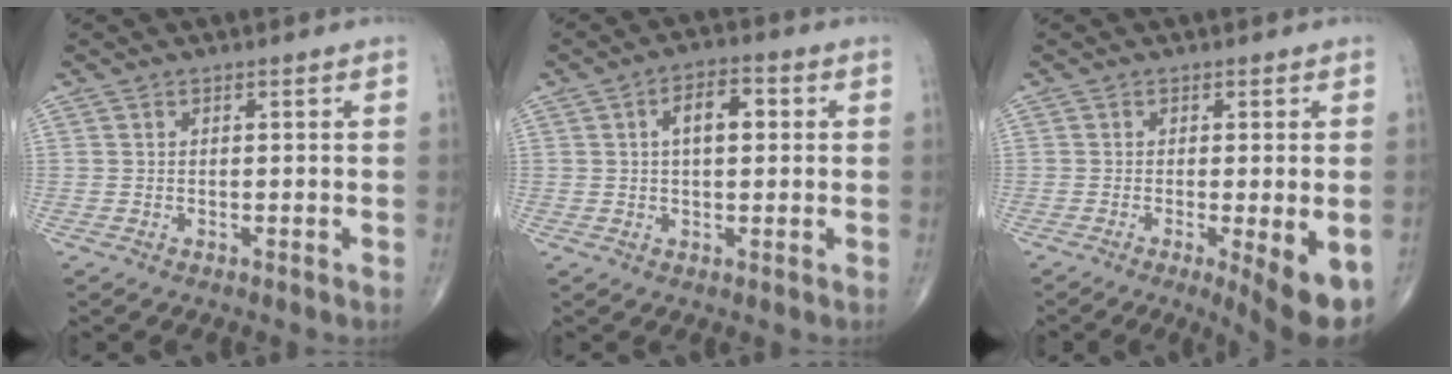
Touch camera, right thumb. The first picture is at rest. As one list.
[{"total": 6.4, "force": [1.2, 3.3, 5.4], "torque": [-0.077, 0.012, 0.016]}, {"total": 9.0, "force": [-3.4, 1.8, 8.1], "torque": [-0.107, -0.023, -0.048]}]